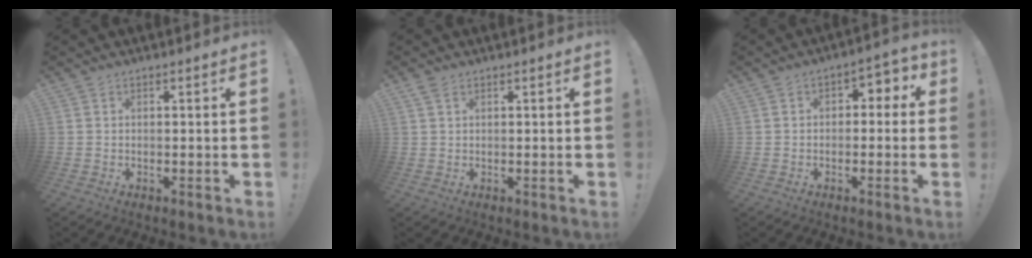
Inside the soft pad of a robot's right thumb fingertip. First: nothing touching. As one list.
[{"total": 1.9, "force": [1.1, 1.0, 1.1], "torque": [-0.019, 0.001, 0.020]}, {"total": 3.9, "force": [-1.1, 3.0, 2.1], "torque": [-0.013, 0.008, -0.026]}]